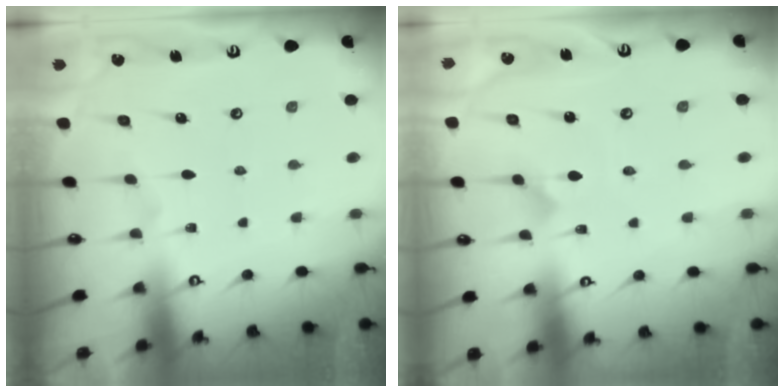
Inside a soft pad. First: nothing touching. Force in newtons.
{"total": 1.9, "press": 1.9, "slide": 0.2}